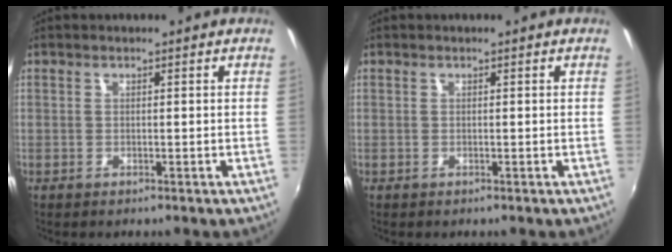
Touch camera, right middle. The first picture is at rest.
{"total": 0.0}